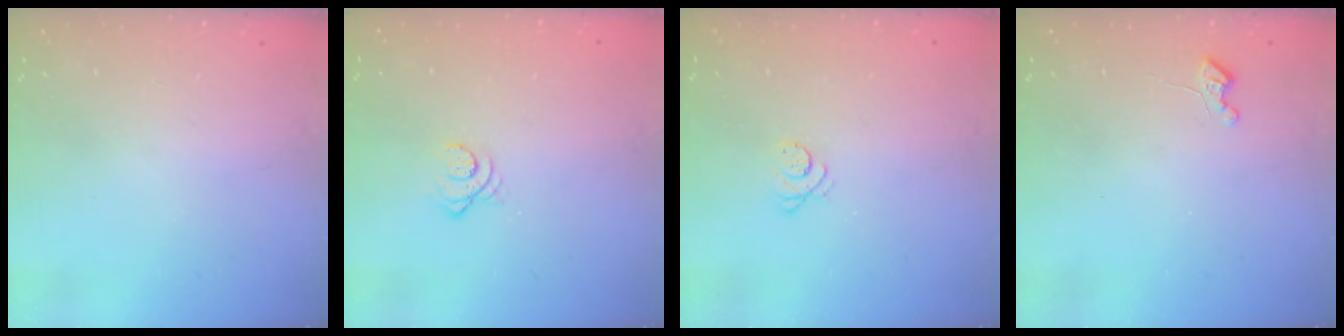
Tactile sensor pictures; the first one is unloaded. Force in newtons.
{"total": 3.1, "press": 3.1, "slide": 0.1}
{"total": 3.1, "press": 3.0, "slide": 0.3}
{"total": 3.7, "press": 3.6, "slide": 0.5}